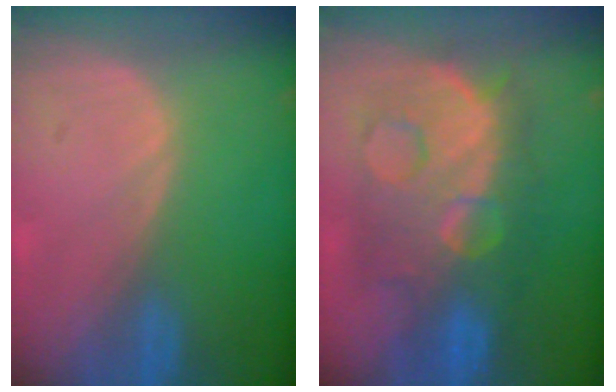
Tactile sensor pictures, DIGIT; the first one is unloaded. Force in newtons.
{"total": 12.4, "press": 12.3, "slide": 1.2}